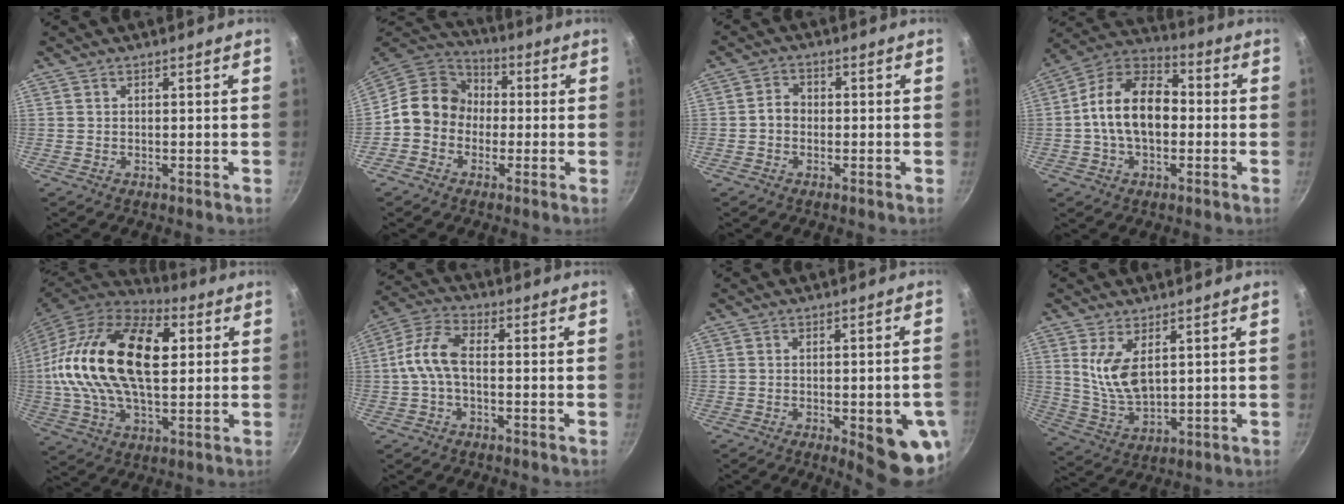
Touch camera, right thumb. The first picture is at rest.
{"total": 11.5, "force": [-1.1, 10.1, 5.4], "torque": [-0.058, 0.037, -0.044]}
{"total": 3.0, "force": [-0.7, 2.5, 1.6], "torque": [-0.015, 0.016, -0.018]}
{"total": 15.3, "force": [-0.9, 9.9, 11.6], "torque": [-0.169, 0.039, -0.036]}
{"total": 27.1, "force": [4.5, 15.0, 22.1], "torque": [-0.406, 0.018, 0.063]}
{"total": 8.0, "force": [-1.2, 3.9, 6.9], "torque": [-0.151, 0.032, -0.038]}
{"total": 12.0, "force": [-3.7, 3.7, 10.7], "torque": [-0.105, 0.008, -0.041]}
{"total": 8.8, "force": [2.8, 4.3, 7.1], "torque": [-0.134, -0.029, 0.067]}